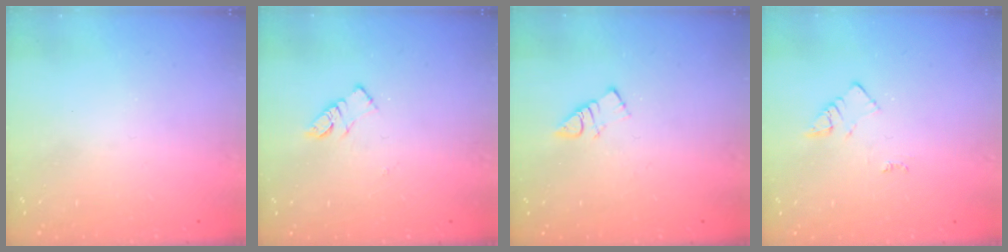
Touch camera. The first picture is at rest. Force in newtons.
{"total": 5.5, "press": 5.4, "slide": 0.5}
{"total": 4.0, "press": 4.0, "slide": 0.4}
{"total": 3.1, "press": 3.1, "slide": 0.4}